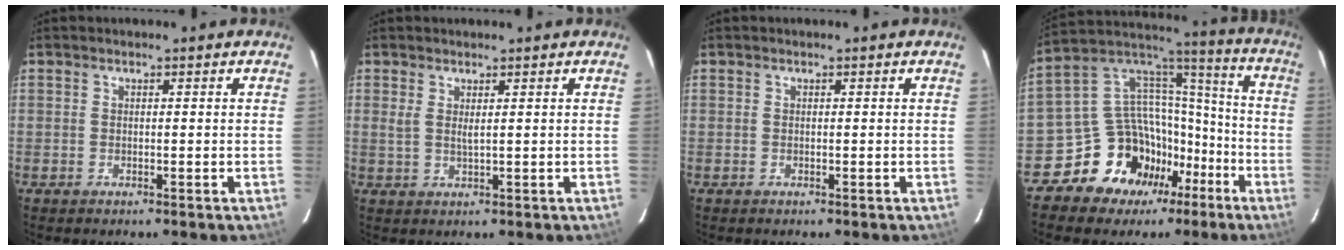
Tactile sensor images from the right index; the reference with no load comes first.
{"total": 2.1, "force": [0.9, 0.3, 1.9], "torque": [-0.035, -0.002, 0.016]}
{"total": 0.0}
{"total": 17.8, "force": [-11.7, 12.2, 5.5], "torque": [-0.121, 0.066, -0.182]}